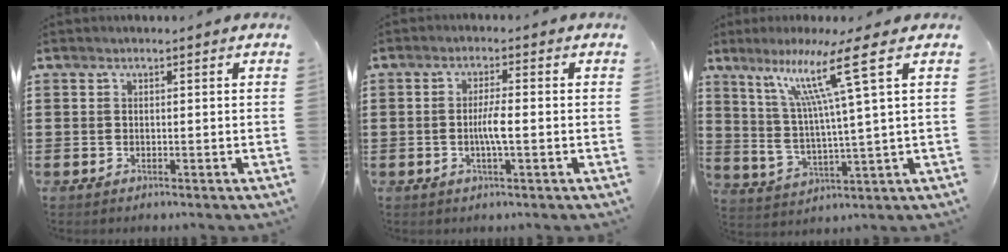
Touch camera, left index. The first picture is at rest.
{"total": 3.6, "force": [-0.6, 0.5, 3.5], "torque": [-0.071, -0.003, -0.015]}
{"total": 12.0, "force": [6.1, -0.7, 10.3], "torque": [-0.211, -0.010, 0.093]}